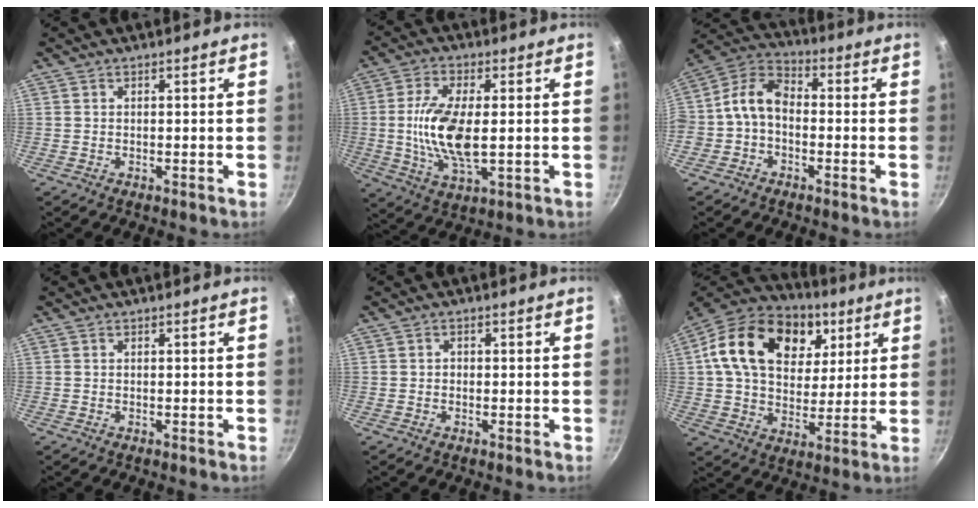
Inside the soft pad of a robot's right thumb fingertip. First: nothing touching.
{"total": 12.6, "force": [0.2, 5.6, 11.3], "torque": [-0.223, -0.005, 0.002]}
{"total": 9.1, "force": [-1.5, 6.7, 6.0], "torque": [-0.101, 0.042, -0.045]}
{"total": 0.0}
{"total": 1.0, "force": [0.0, 0.8, 0.5], "torque": [-0.007, 0.005, -0.001]}
{"total": 24.0, "force": [8.4, 16.7, 15.1], "torque": [-0.245, -0.004, 0.132]}